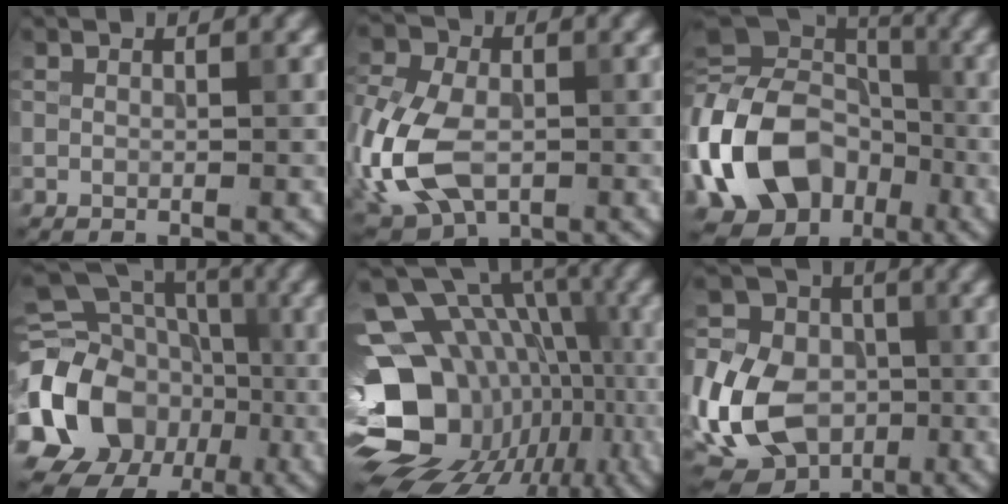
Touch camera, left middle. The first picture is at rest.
{"total": 10.8, "force": [-2.8, 7.1, 7.6], "torque": [-0.189, -0.012, -0.066]}
{"total": 14.8, "force": [-4.3, 11.4, 8.5], "torque": [-0.198, -0.005, -0.091]}
{"total": 14.9, "force": [-3.5, 12.4, 7.6], "torque": [-0.177, -0.014, -0.077]}
{"total": 18.5, "force": [-4.9, 14.2, 10.8], "torque": [-0.181, 0.010, -0.051]}
{"total": 14.3, "force": [-3.7, 11.1, 8.2], "torque": [-0.167, -0.014, -0.088]}